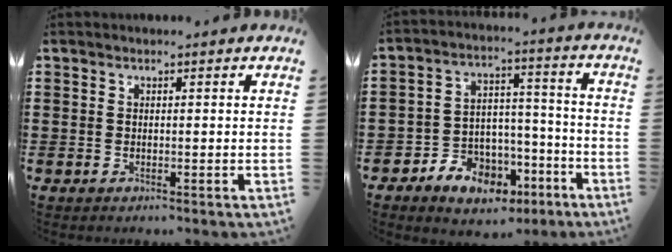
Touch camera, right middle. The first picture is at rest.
{"total": 7.3, "force": [-5.1, 4.8, 2.2], "torque": [-0.046, 0.033, -0.096]}